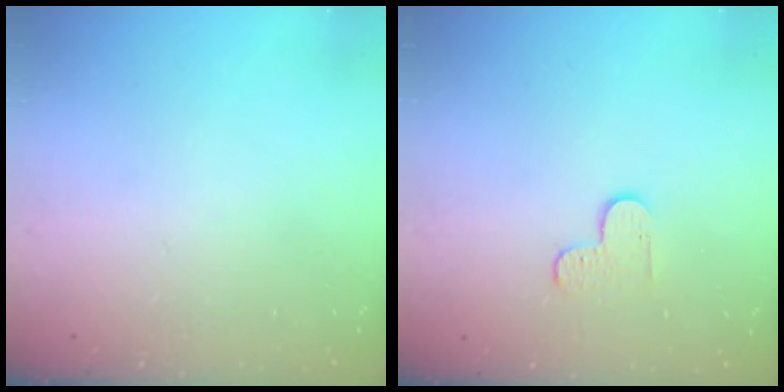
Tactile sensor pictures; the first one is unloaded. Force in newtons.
{"total": 3.7, "press": 3.7, "slide": 0.4}